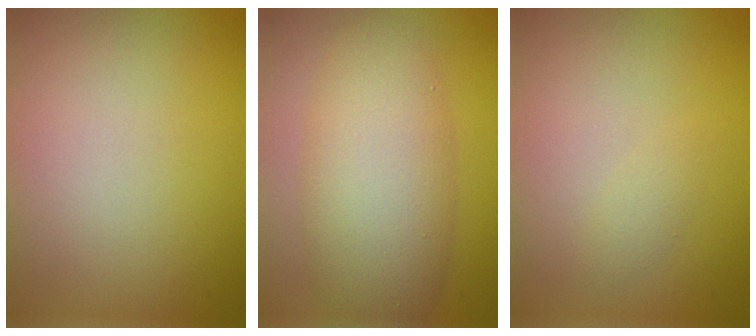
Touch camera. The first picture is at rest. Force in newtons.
{"total": 7.8, "press": 7.8, "slide": 0.2}
{"total": 0.8, "press": 0.8, "slide": 0.0}